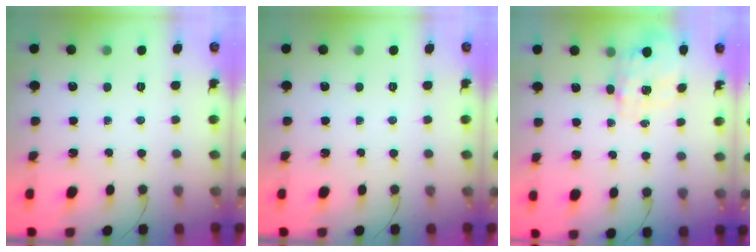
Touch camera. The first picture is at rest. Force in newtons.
{"total": 0.0}
{"total": 3.6, "press": 3.5, "slide": 1.0}